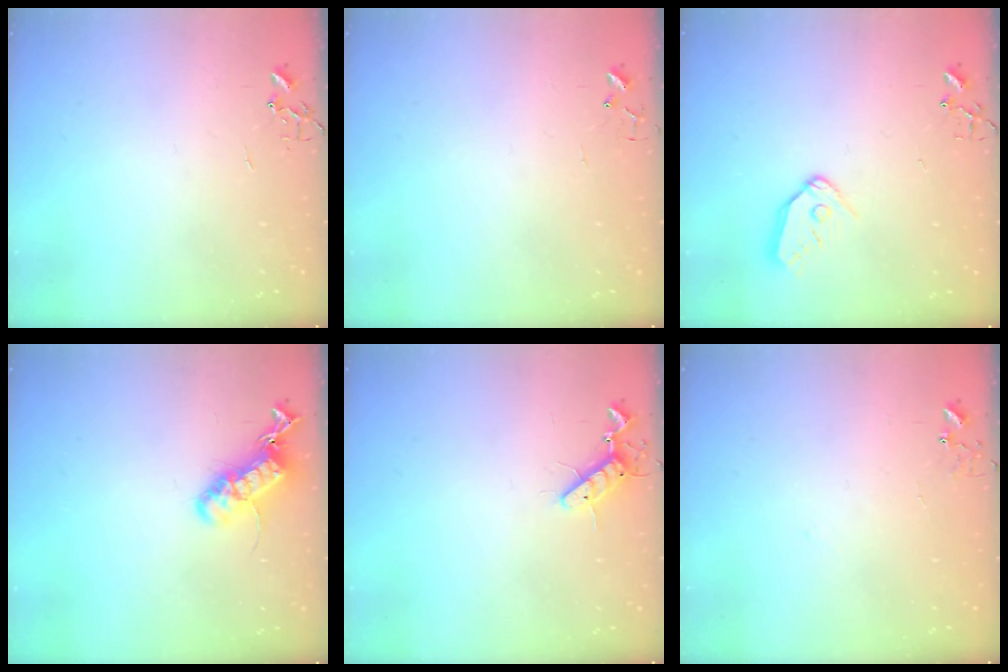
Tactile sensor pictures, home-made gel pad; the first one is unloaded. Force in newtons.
{"total": 4.9, "press": 4.8, "slide": 0.4}
{"total": 10.0, "press": 9.9, "slide": 1.1}
{"total": 16.7, "press": 16.6, "slide": 1.2}
{"total": 8.5, "press": 8.4, "slide": 1.5}
{"total": 6.8, "press": 6.8, "slide": 0.6}